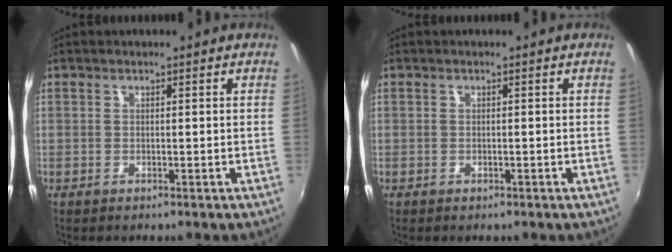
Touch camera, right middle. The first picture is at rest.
{"total": 0.0}